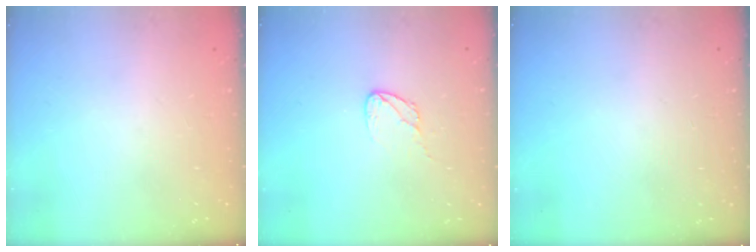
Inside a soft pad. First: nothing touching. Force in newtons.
{"total": 5.2, "press": 5.2, "slide": 0.4}
{"total": 0.0}